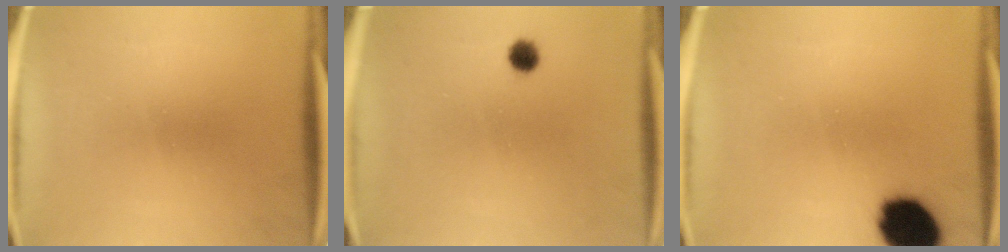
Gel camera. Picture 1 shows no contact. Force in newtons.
{"total": 2.4}
{"total": 14.1}